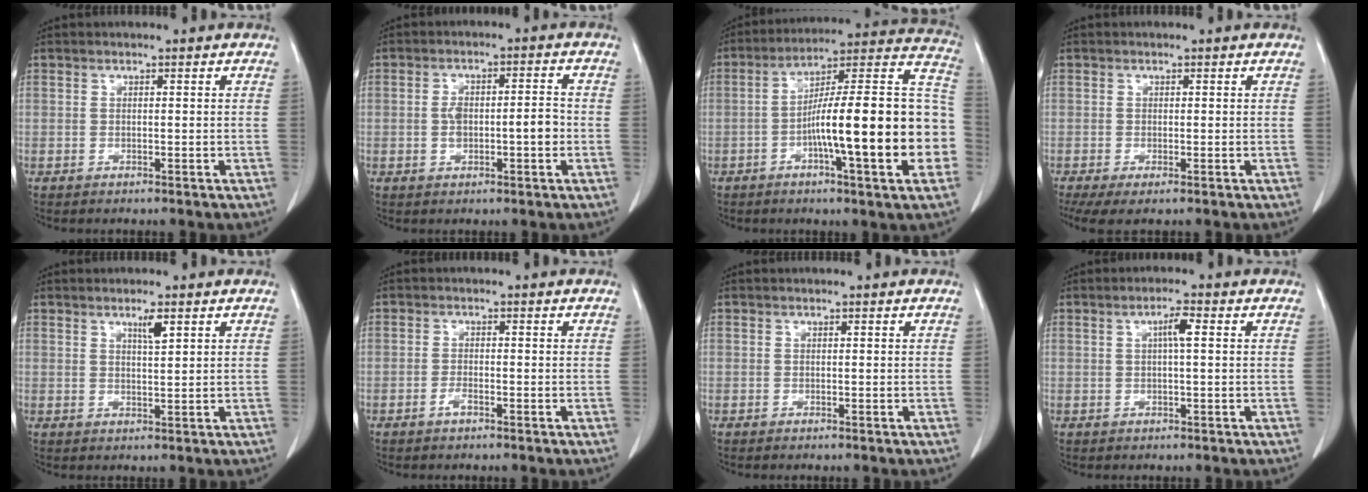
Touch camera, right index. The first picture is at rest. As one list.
[{"total": 7.5, "force": [-0.7, 2.1, 7.2], "torque": [-0.131, 0.016, -0.007]}, {"total": 23.1, "force": [-4.8, 2.3, 22.5], "torque": [-0.258, 0.027, -0.072]}, {"total": 4.2, "force": [-2.6, 1.2, 3.1], "torque": [-0.056, -0.013, -0.045]}, {"total": 2.4, "force": [1.4, 0.2, 1.9], "torque": [-0.036, -0.003, 0.025]}, {"total": 1.4, "force": [-1.0, 0.3, 1.0], "torque": [-0.019, 0.001, -0.018]}, {"total": 0.0}, {"total": 2.6, "force": [0.6, 0.2, 2.5], "torque": [-0.044, 0.005, 0.009]}]